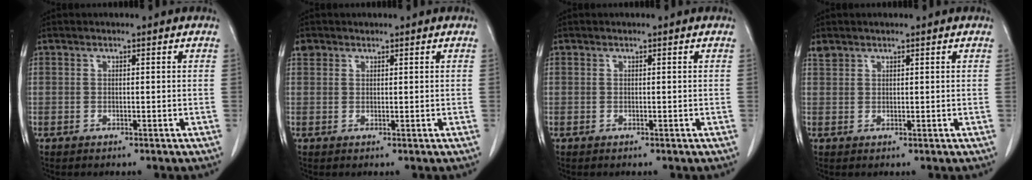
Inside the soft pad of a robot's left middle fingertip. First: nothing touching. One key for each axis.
{"total": 1.4, "fx": 1.0, "fy": 1.0, "fz": 0.1, "tx": 0.002, "ty": 0.007, "tz": 0.016}
{"total": 0.0}
{"total": 1.3, "fx": 1.2, "fy": 0.4, "fz": 0.1, "tx": -0.006, "ty": 0.008, "tz": 0.026}